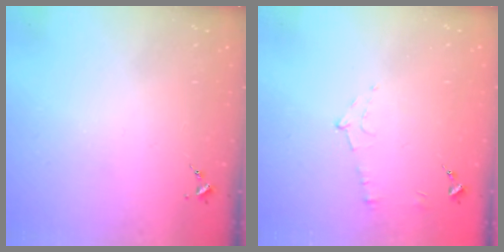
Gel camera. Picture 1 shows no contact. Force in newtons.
{"total": 5.4, "press": 5.4, "slide": 0.7}